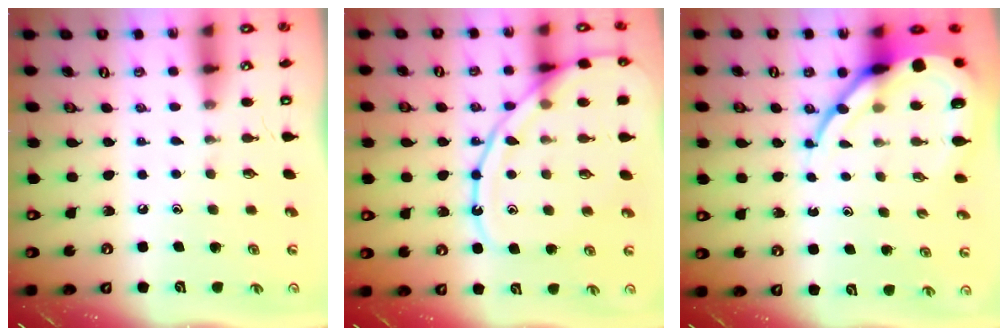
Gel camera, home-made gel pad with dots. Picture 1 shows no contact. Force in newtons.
{"total": 13.4, "press": 13.3, "slide": 1.3}
{"total": 12.7, "press": 12.6, "slide": 1.2}